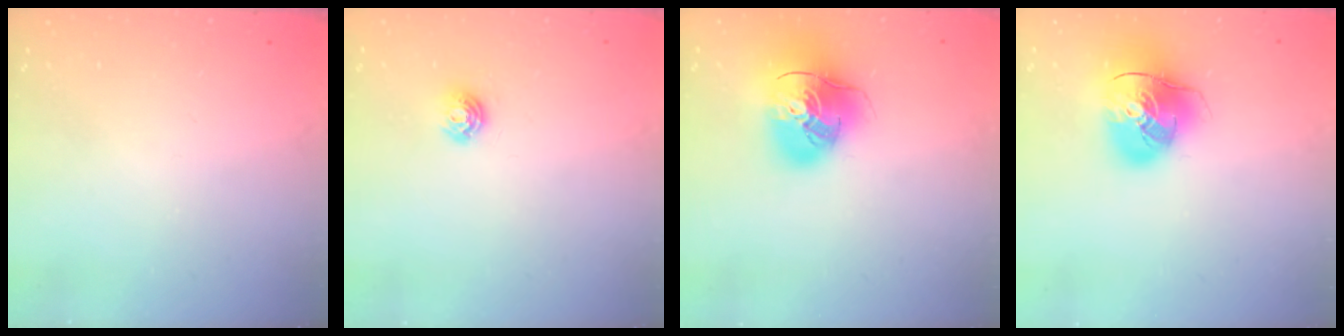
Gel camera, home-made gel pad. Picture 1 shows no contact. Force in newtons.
{"total": 5.0, "press": 5.0, "slide": 0.6}
{"total": 17.7, "press": 17.5, "slide": 2.5}
{"total": 16.3, "press": 16.1, "slide": 2.4}